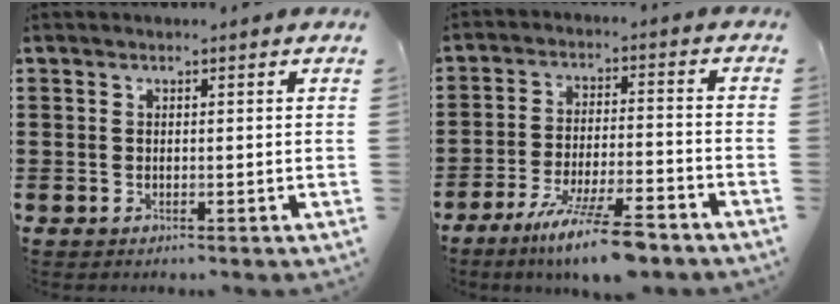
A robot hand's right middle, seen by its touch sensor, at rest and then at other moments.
{"total": 10.4, "force": [-7.9, 1.1, 6.7], "torque": [-0.124, 0.002, -0.146]}